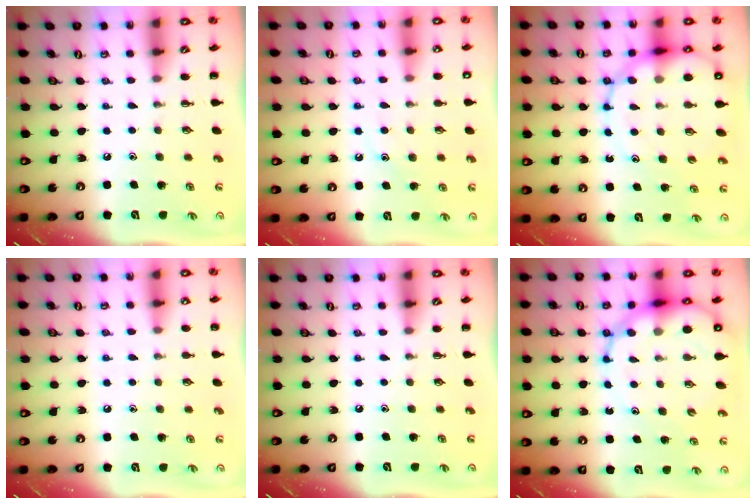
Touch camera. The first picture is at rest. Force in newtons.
{"total": 9.4, "press": 9.3, "slide": 1.4}
{"total": 16.1, "press": 15.7, "slide": 3.6}
{"total": 6.6, "press": 6.3, "slide": 2.2}
{"total": 0.0}
{"total": 16.6, "press": 16.1, "slide": 4.1}